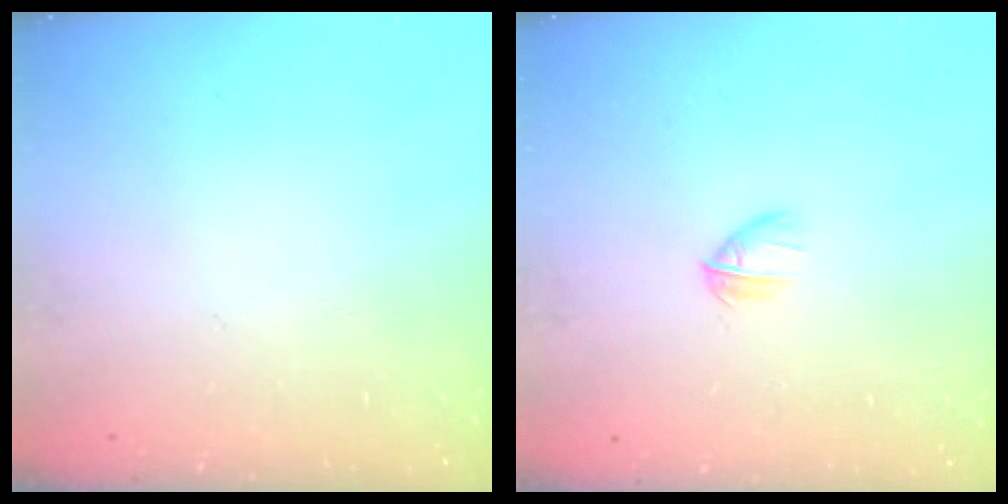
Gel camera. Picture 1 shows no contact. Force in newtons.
{"total": 3.1, "press": 3.0, "slide": 0.9}